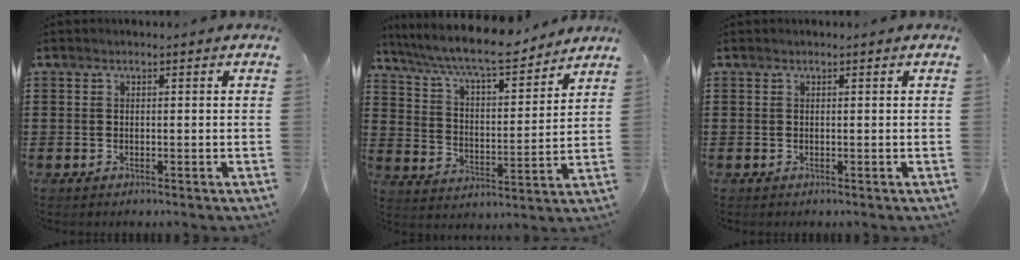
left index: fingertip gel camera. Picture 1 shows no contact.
{"total": 9.5, "force": [8.5, 1.1, 4.2], "torque": [-0.115, -0.043, 0.145]}
{"total": 0.0}